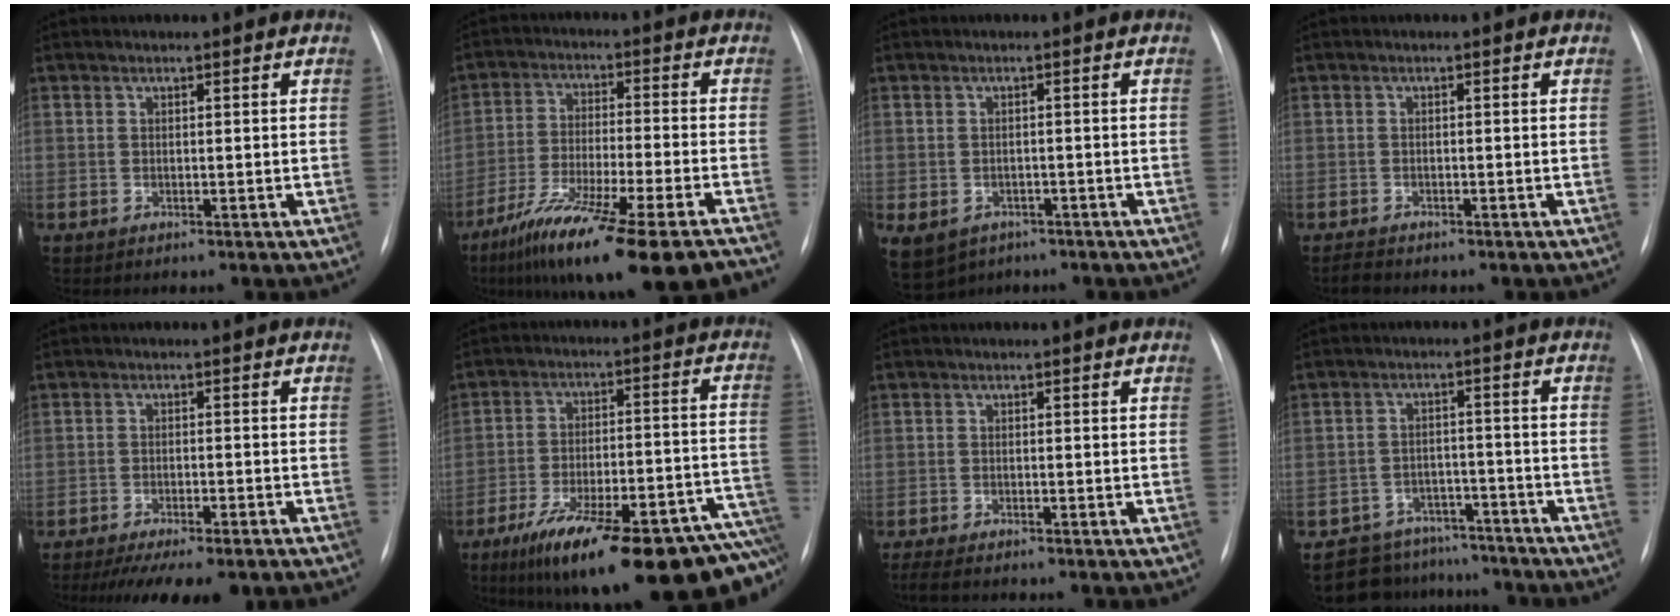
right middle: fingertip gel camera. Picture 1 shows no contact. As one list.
[{"total": 19.1, "force": [-13.7, 1.1, 13.3], "torque": [-0.200, -0.042, -0.226]}, {"total": 14.4, "force": [-7.4, 11.1, 5.4], "torque": [-0.168, -0.008, -0.084]}, {"total": 1.9, "force": [-1.7, 0.6, 0.7], "torque": [-0.019, -0.004, -0.022]}, {"total": 11.1, "force": [-8.6, 2.8, 6.3], "torque": [-0.084, -0.006, -0.120]}, {"total": 27.4, "force": [-19.2, 5.5, 18.8], "torque": [-0.199, 0.008, -0.275]}, {"total": 4.6, "force": [-3.9, 0.7, 2.4], "torque": [-0.038, -0.011, -0.055]}, {"total": 9.3, "force": [-8.2, 4.4, -0.7], "torque": [0.021, 0.033, -0.111]}]